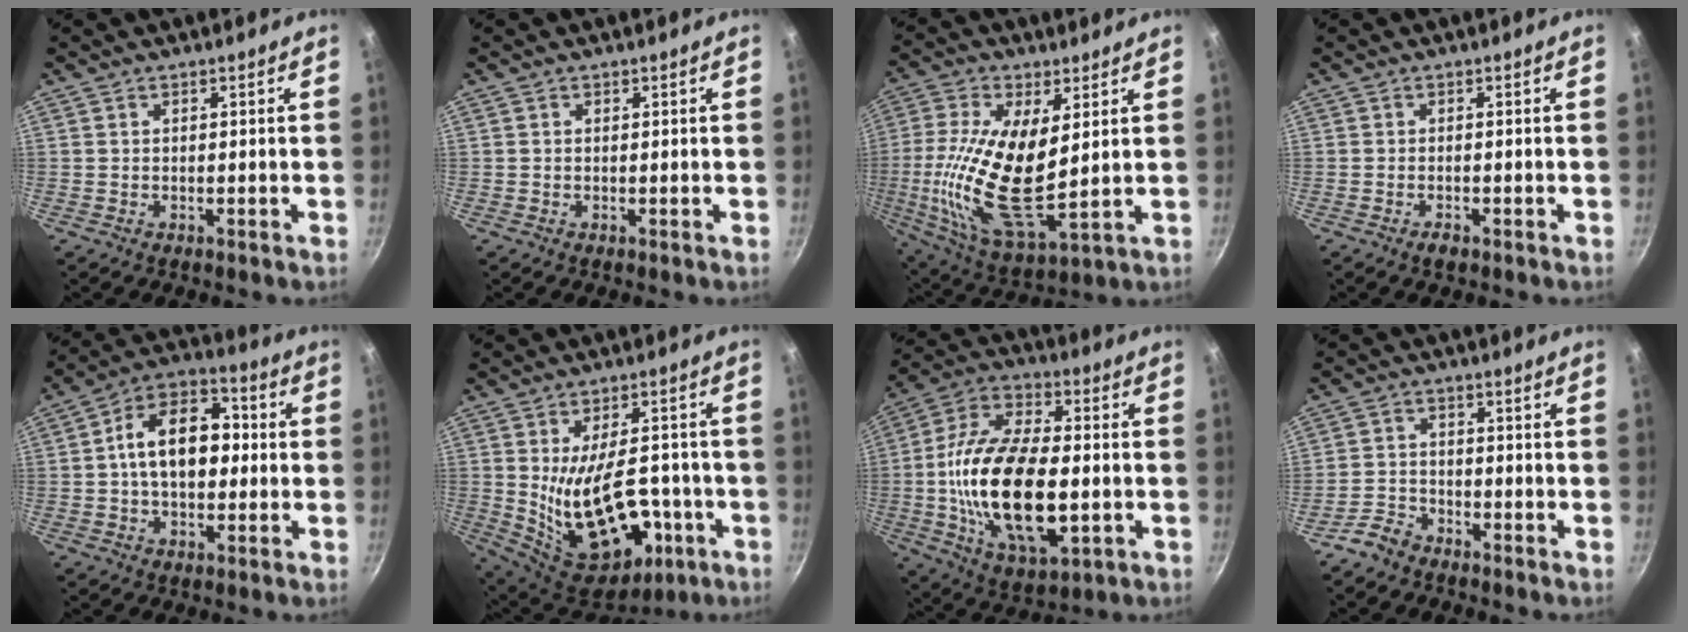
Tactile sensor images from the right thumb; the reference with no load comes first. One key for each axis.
{"total": 0.0}
{"total": 19.8, "fx": 1.6, "fy": 8.1, "fz": 18.0, "tx": -0.369, "ty": -0.027, "tz": 0.030}
{"total": 1.4, "fx": -0.9, "fy": 0.6, "fz": 0.9, "tx": -0.017, "ty": 0.007, "tz": -0.015}
{"total": 15.2, "fx": 0.5, "fy": 9.9, "fz": 11.5, "tx": -0.142, "ty": 0.036, "tz": -0.009}
{"total": 21.0, "fx": -3.9, "fy": 12.1, "fz": 16.7, "tx": -0.239, "ty": 0.003, "tz": -0.029}
{"total": 24.4, "fx": -2.7, "fy": 12.5, "fz": 20.8, "tx": -0.382, "ty": 0.019, "tz": -0.047}
{"total": 4.3, "fx": -3.4, "fy": 2.3, "fz": 1.0, "tx": -0.017, "ty": 0.037, "tz": -0.070}